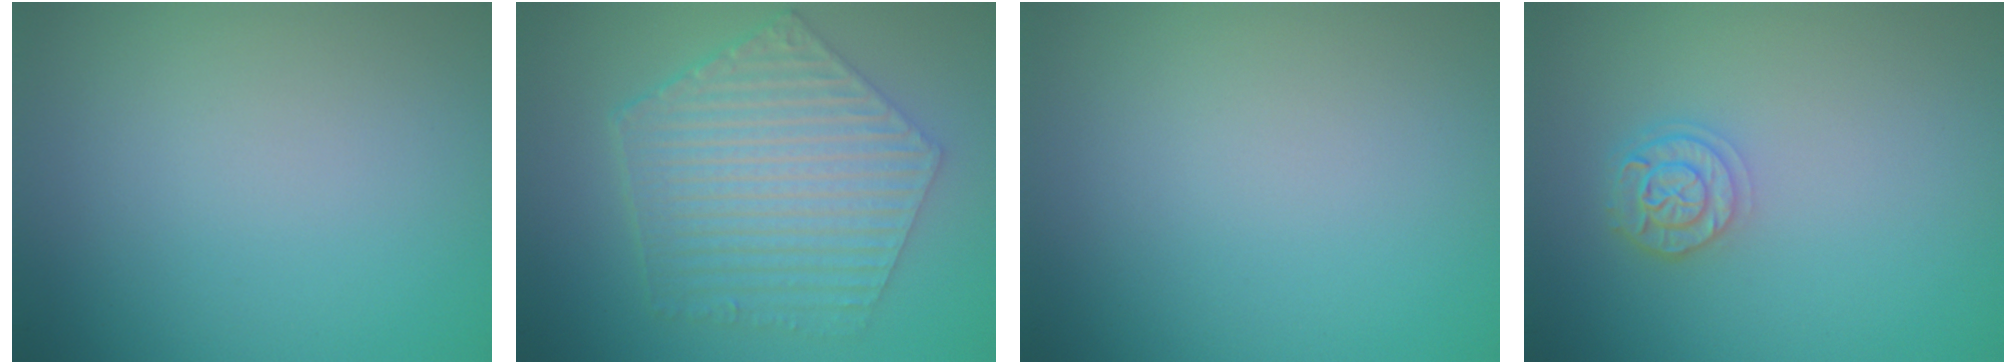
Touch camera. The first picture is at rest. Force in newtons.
{"total": 6.6, "press": 5.0, "slide": 4.4}
{"total": 0.0}
{"total": 2.5, "press": 2.1, "slide": 1.4}